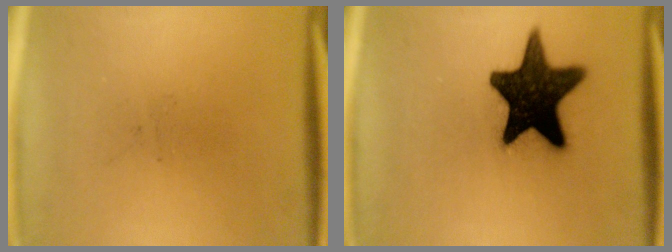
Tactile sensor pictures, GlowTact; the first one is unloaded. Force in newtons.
{"total": 18.0}